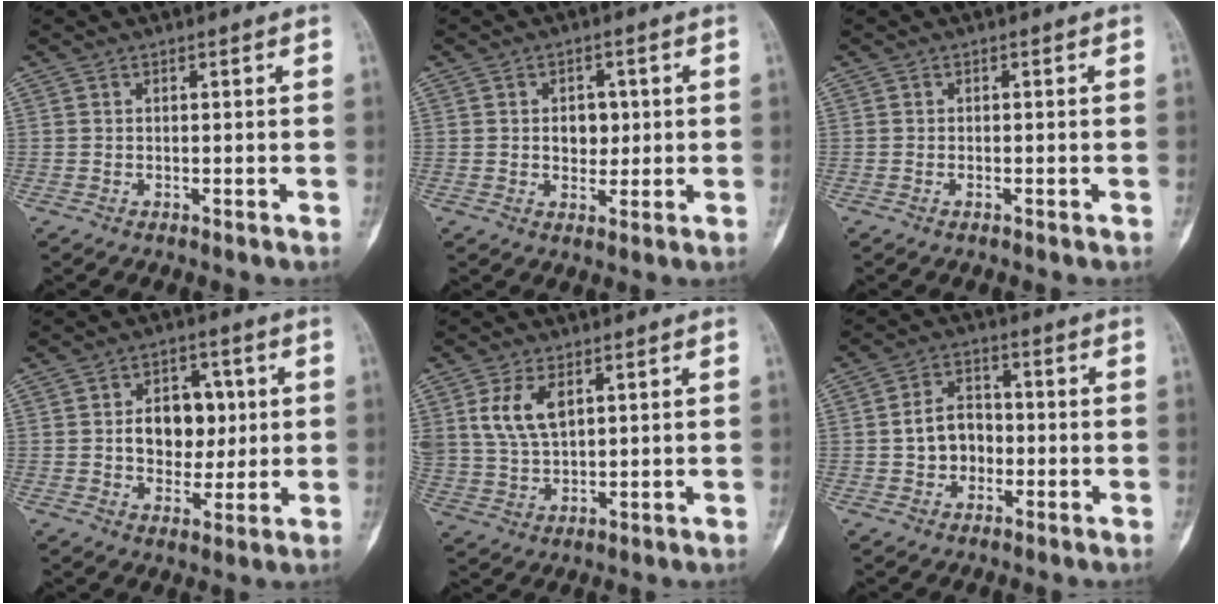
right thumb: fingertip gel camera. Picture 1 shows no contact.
{"total": 4.6, "force": [0.5, 3.5, 3.0], "torque": [-0.017, 0.001, 0.008]}
{"total": 0.0}
{"total": 10.4, "force": [1.1, 7.6, 7.0], "torque": [-0.058, 0.005, 0.020]}
{"total": 8.4, "force": [3.3, 4.7, 6.1], "torque": [-0.116, -0.009, 0.073]}
{"total": 7.3, "force": [-0.9, 5.8, 4.3], "torque": [-0.047, 0.022, -0.022]}